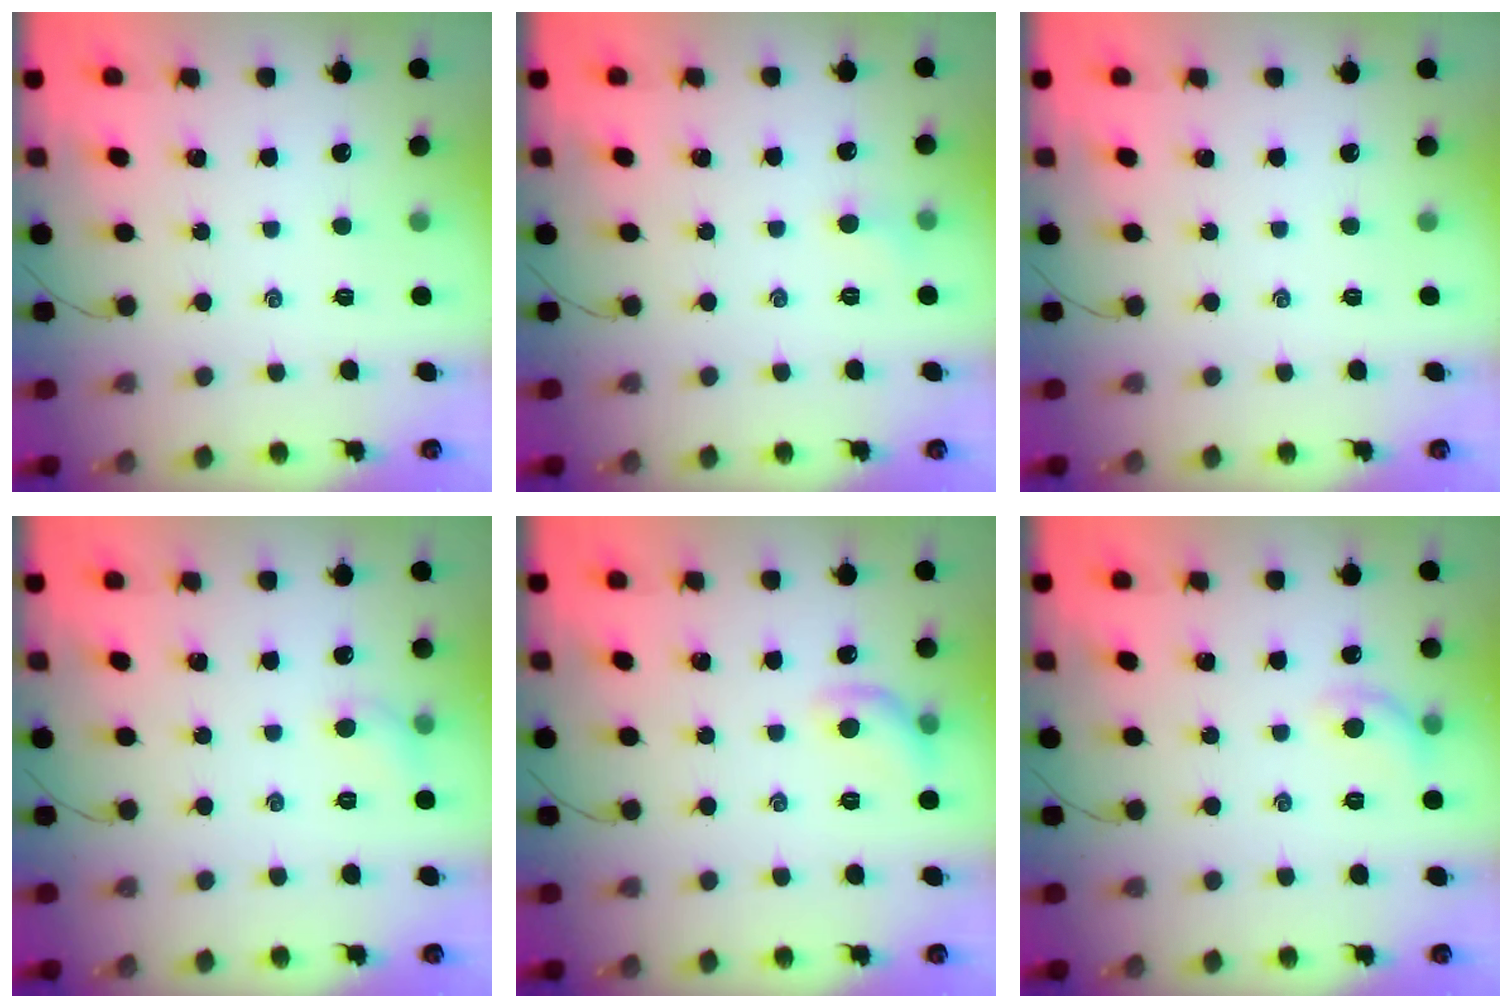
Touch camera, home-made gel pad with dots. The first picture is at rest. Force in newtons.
{"total": 4.1, "press": 3.9, "slide": 1.3}
{"total": 0.0}
{"total": 4.8, "press": 4.6, "slide": 1.2}
{"total": 8.3, "press": 8.3, "slide": 0.7}
{"total": 6.9, "press": 6.8, "slide": 0.9}